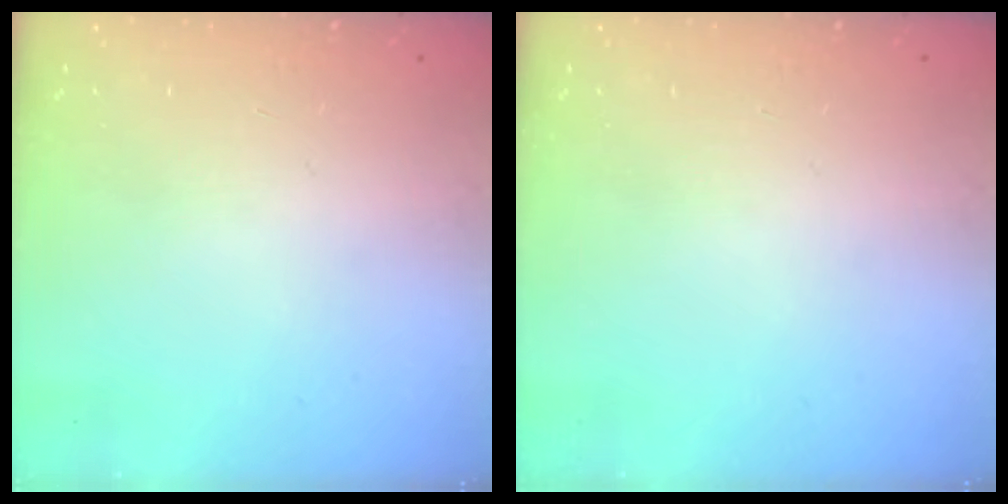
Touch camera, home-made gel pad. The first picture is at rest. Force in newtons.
{"total": 0.0}